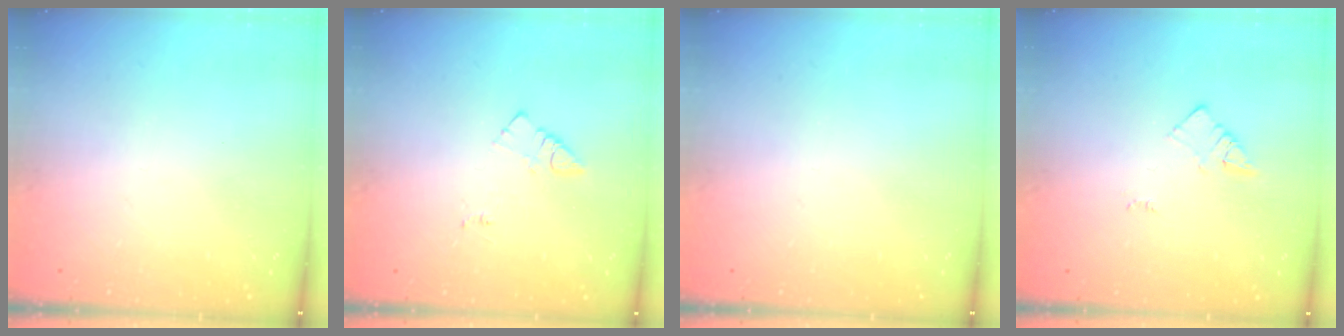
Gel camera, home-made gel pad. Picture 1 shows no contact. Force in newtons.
{"total": 7.2, "press": 7.2, "slide": 0.6}
{"total": 0.0}
{"total": 2.1, "press": 2.1, "slide": 0.3}